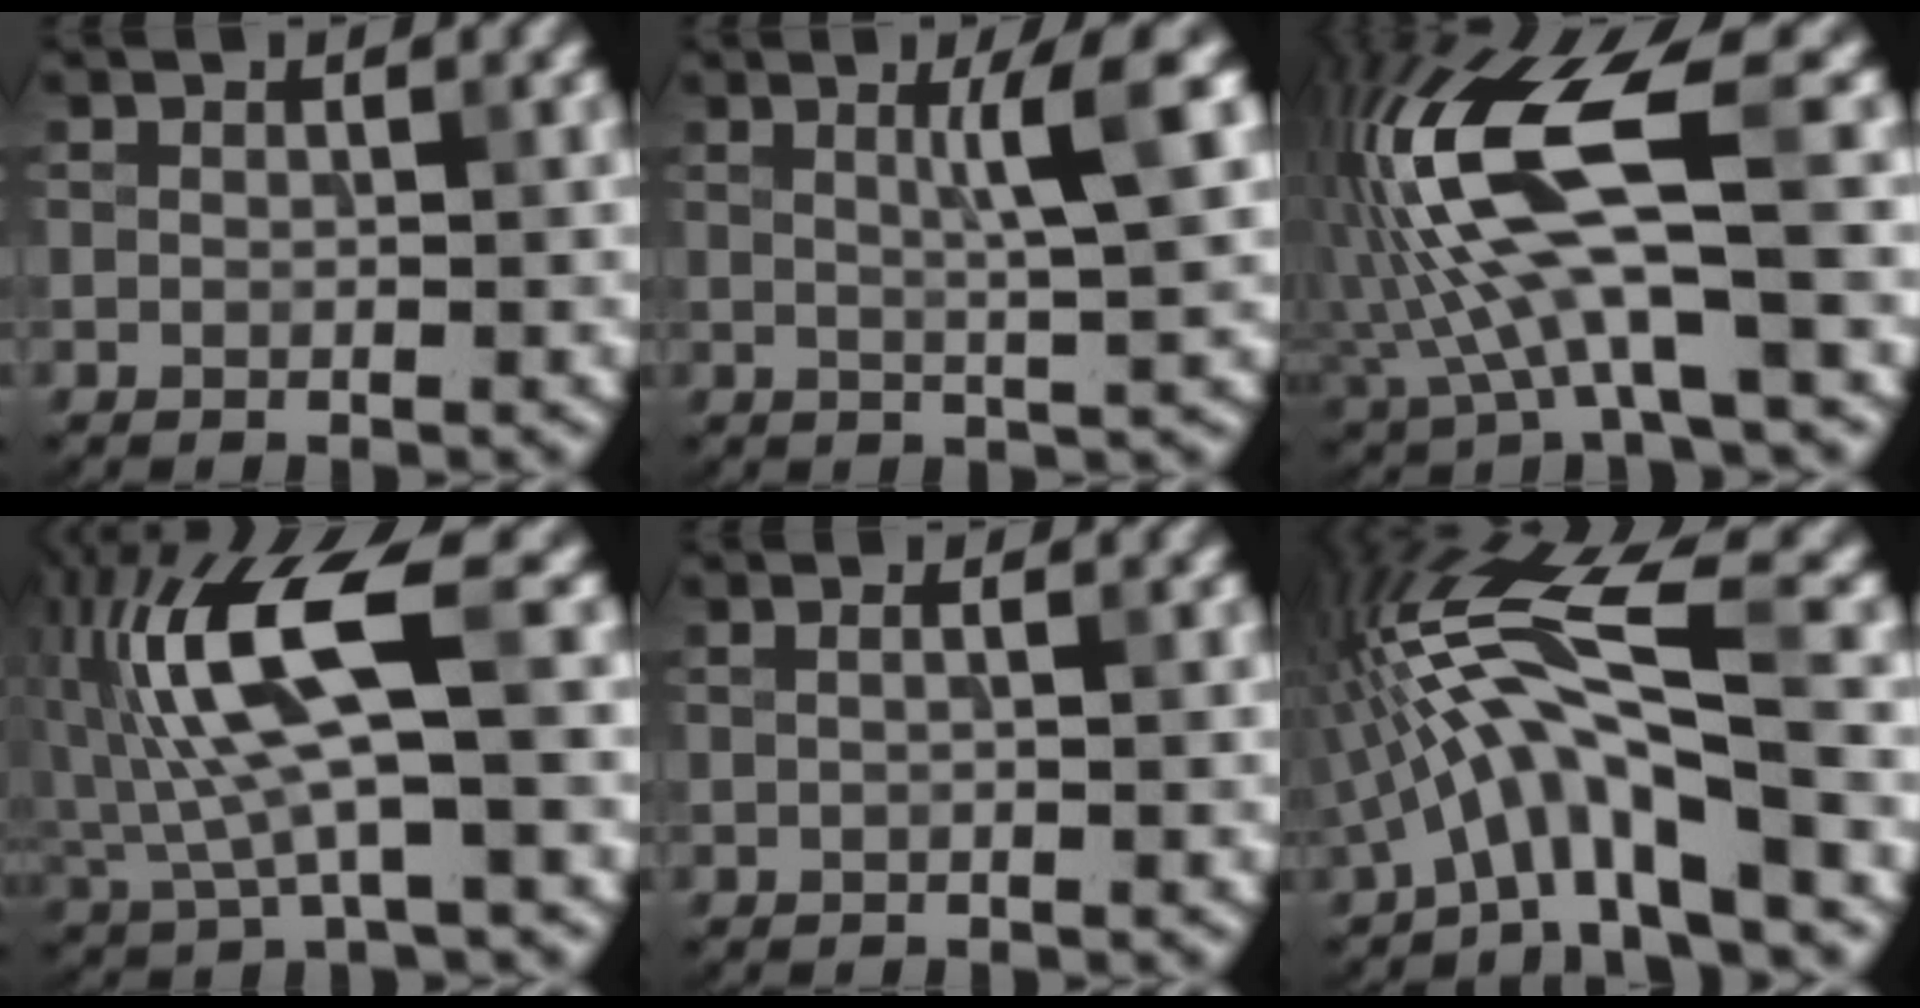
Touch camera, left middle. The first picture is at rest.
{"total": 4.8, "force": [1.4, 0.4, 4.6], "torque": [-0.066, 0.002, 0.024]}
{"total": 11.7, "force": [0.7, 3.9, 11.0], "torque": [-0.232, 0.011, 0.012]}
{"total": 10.0, "force": [1.6, 2.8, 9.5], "torque": [-0.199, 0.009, 0.031]}
{"total": 1.1, "force": [0.4, 0.5, 0.9], "torque": [-0.003, -0.006, -0.008]}
{"total": 9.0, "force": [-2.3, 1.7, 8.5], "torque": [-0.159, 0.025, -0.045]}